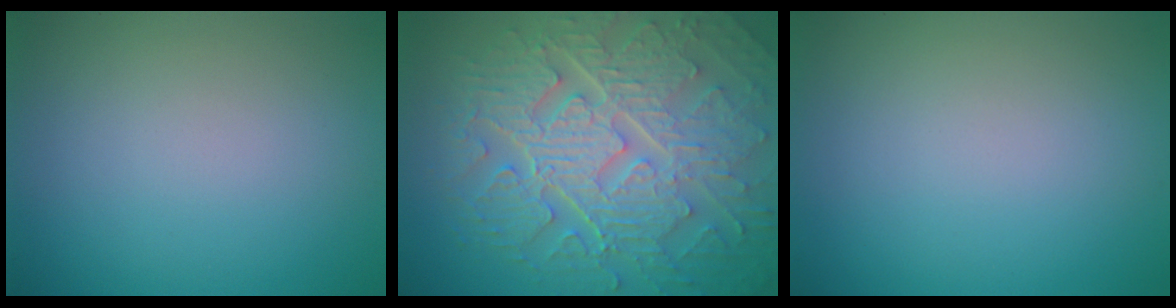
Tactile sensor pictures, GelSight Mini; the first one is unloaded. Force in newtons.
{"total": 10.8, "press": 7.2, "slide": 8.0}
{"total": 0.0}